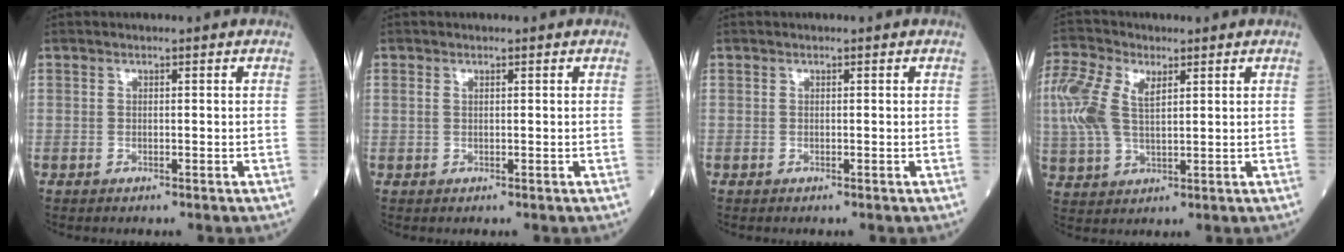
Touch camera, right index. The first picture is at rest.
{"total": 0.9, "force": [0.4, 0.5, 0.7], "torque": [-0.022, 0.008, 0.011]}
{"total": 0.0}
{"total": 12.2, "force": [3.7, 6.4, 9.8], "torque": [-0.254, 0.018, 0.074]}